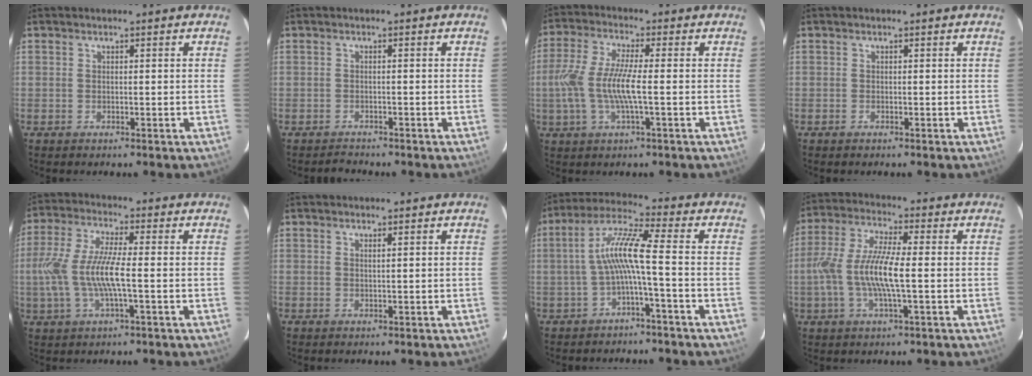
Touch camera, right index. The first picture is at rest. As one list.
[{"total": 1.5, "force": [-1.5, 0.2, -0.2], "torque": [-0.001, 0.003, -0.024]}, {"total": 9.9, "force": [-1.6, 1.5, 9.7], "torque": [-0.206, -0.002, -0.031]}, {"total": 0.0}, {"total": 11.0, "force": [-1.8, 1.9, 10.7], "torque": [-0.226, -0.003, -0.032]}, {"total": 0.5, "force": [0.3, -0.2, 0.4], "torque": [-0.007, -0.001, 0.006]}, {"total": 7.9, "force": [-2.0, -0.4, 7.6], "torque": [-0.168, 0.016, -0.035]}, {"total": 11.2, "force": [-1.6, 2.0, 10.9], "torque": [-0.226, 0.000, -0.033]}]